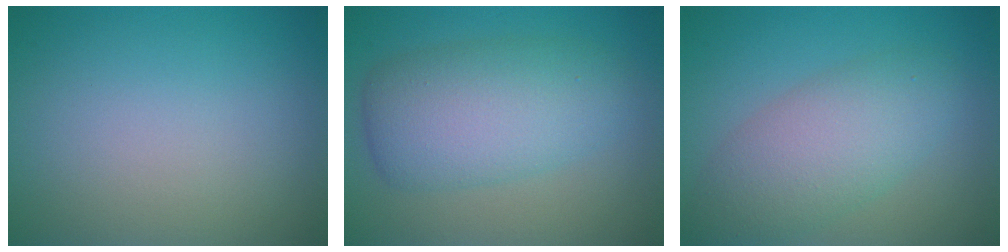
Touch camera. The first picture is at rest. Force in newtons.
{"total": 6.6, "press": 6.6, "slide": 0.0}
{"total": 5.3, "press": 5.3, "slide": 0.4}